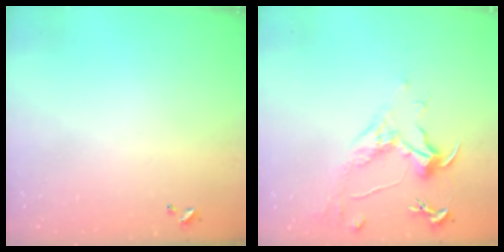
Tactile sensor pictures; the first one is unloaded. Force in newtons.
{"total": 1.5, "press": 1.3, "slide": 0.8}